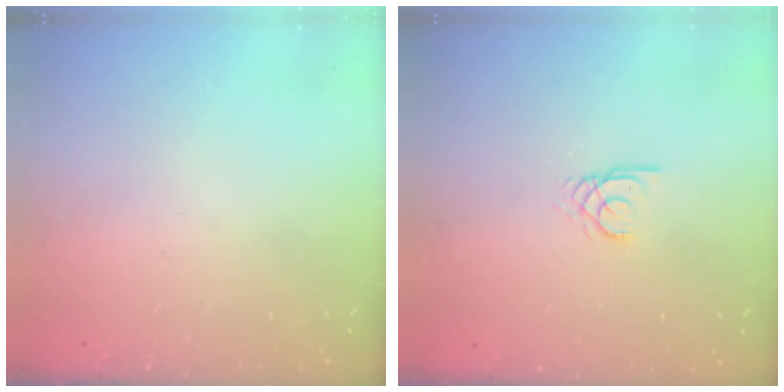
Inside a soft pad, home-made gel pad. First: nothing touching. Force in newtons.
{"total": 2.0, "press": 2.0, "slide": 0.2}